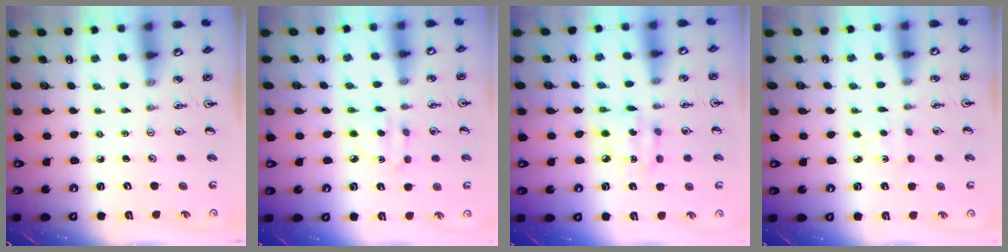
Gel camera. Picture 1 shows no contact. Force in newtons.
{"total": 2.8, "press": 2.8, "slide": 0.4}
{"total": 7.6, "press": 7.5, "slide": 0.4}
{"total": 2.4, "press": 2.3, "slide": 0.3}